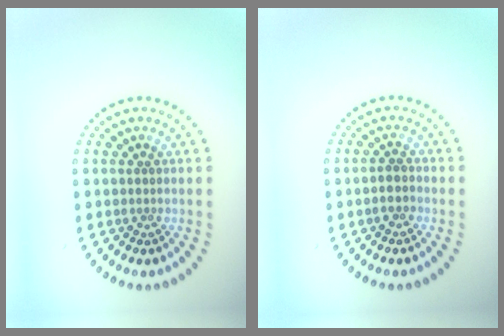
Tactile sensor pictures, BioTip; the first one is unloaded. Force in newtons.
{"total": 1.5, "press": 1.2, "slide": 0.8}